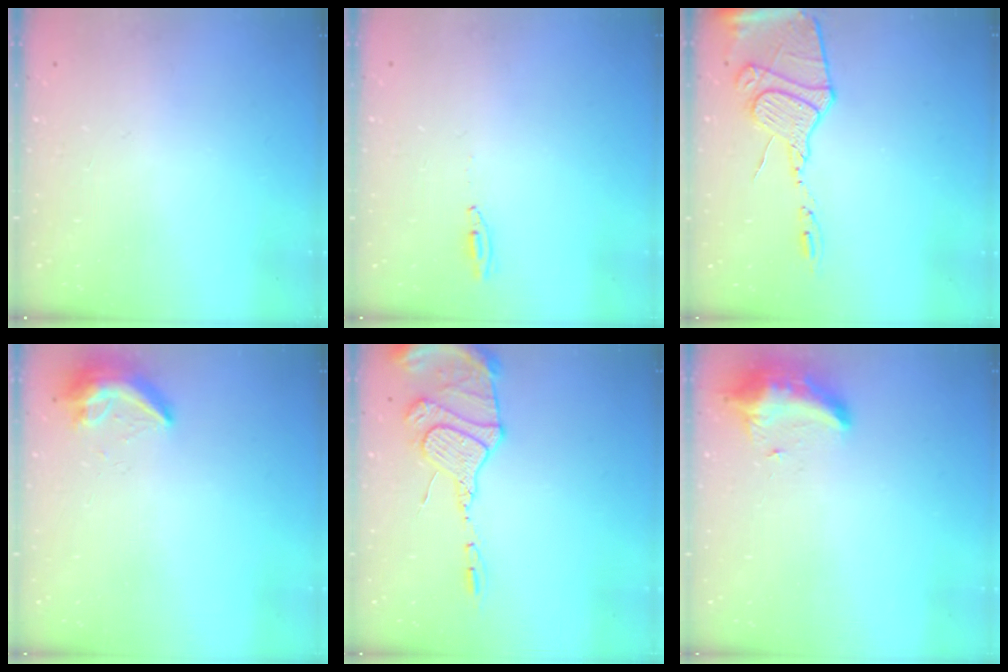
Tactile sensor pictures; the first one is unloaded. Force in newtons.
{"total": 2.9, "press": 2.7, "slide": 1.1}
{"total": 14.7, "press": 14.7, "slide": 1.6}
{"total": 7.8, "press": 7.8, "slide": 0.9}
{"total": 18.1, "press": 17.8, "slide": 3.3}
{"total": 9.6, "press": 9.6, "slide": 0.8}